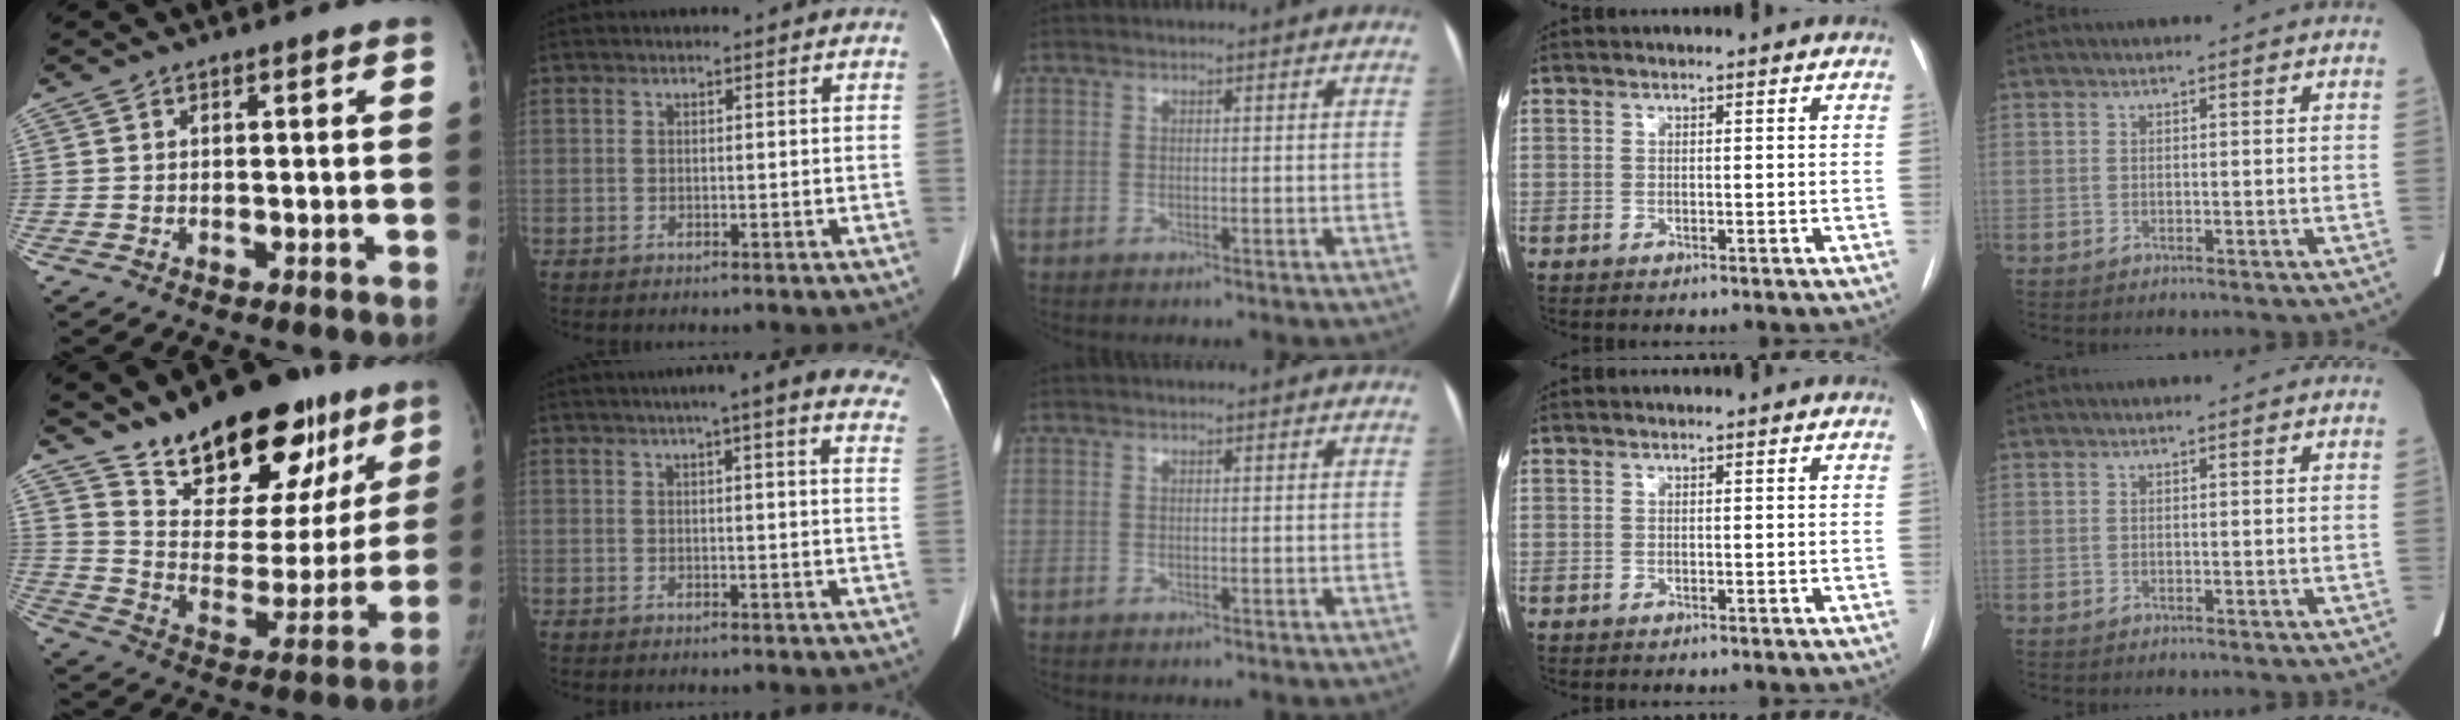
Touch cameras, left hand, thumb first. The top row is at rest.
{"thumb": {"total": 26.3, "force": [18.0, 12.3, 14.6], "torque": [-0.174, -0.082, 0.282]}, "index": {"total": 16.1, "force": [12.3, 2.2, 10.1], "torque": [-0.122, 0.022, 0.134]}}